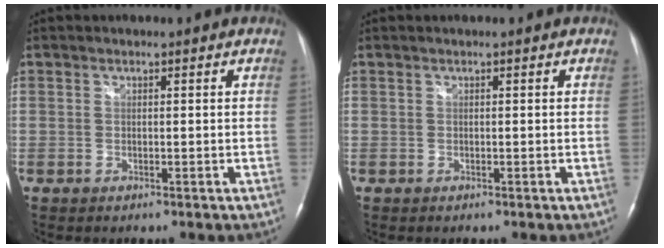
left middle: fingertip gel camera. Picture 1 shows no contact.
{"total": 0.0}